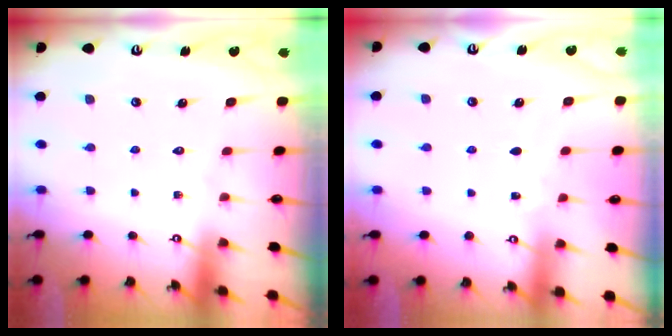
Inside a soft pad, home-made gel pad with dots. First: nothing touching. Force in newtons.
{"total": 2.7, "press": 2.7, "slide": 0.4}